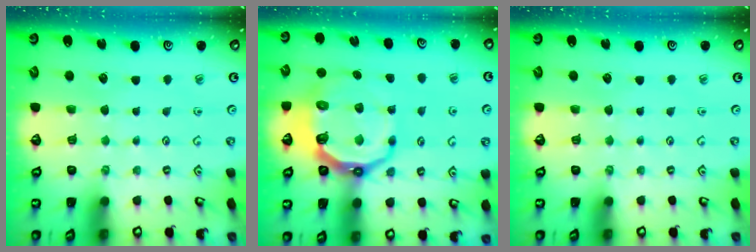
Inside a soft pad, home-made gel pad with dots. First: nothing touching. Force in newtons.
{"total": 13.2, "press": 12.4, "slide": 4.4}
{"total": 0.0}